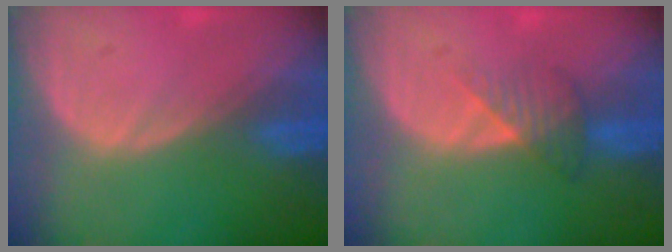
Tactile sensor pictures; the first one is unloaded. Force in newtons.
{"total": 3.4, "press": 3.2, "slide": 1.1}